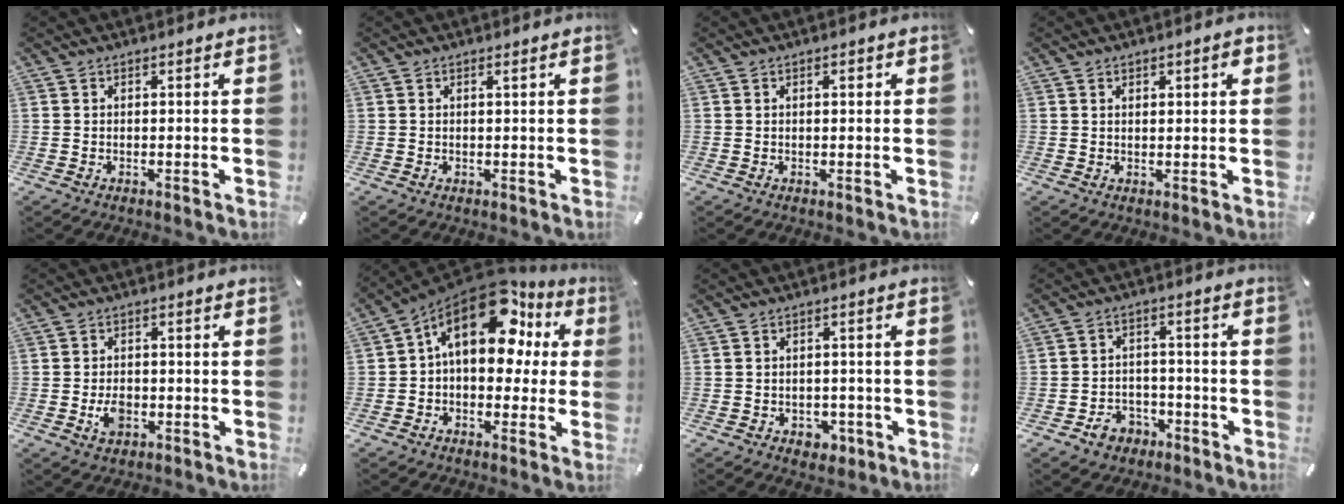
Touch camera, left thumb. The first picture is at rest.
{"total": 0.7, "force": [0.3, 0.1, 0.6], "torque": [-0.010, 0.000, 0.006]}
{"total": 1.4, "force": [0.4, 0.6, 1.2], "torque": [-0.016, 0.002, 0.003]}
{"total": 2.0, "force": [1.0, 0.8, 1.6], "torque": [-0.023, 0.000, 0.014]}
{"total": 4.4, "force": [-1.3, 3.0, 2.9], "torque": [-0.063, 0.003, -0.024]}
{"total": 18.4, "force": [8.1, 10.5, 12.7], "torque": [-0.199, -0.046, 0.140]}
{"total": 3.8, "force": [-1.4, 3.1, 1.8], "torque": [-0.021, 0.004, -0.025]}
{"total": 6.1, "force": [-3.1, 4.9, 1.9], "torque": [-0.042, 0.021, -0.056]}